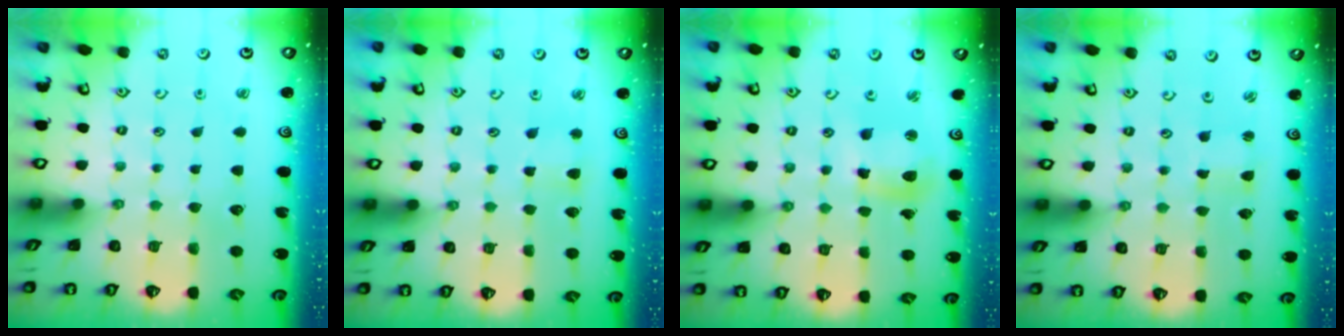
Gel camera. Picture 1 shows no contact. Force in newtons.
{"total": 2.5, "press": 2.4, "slide": 0.5}
{"total": 10.6, "press": 10.5, "slide": 1.5}
{"total": 1.0, "press": 1.0, "slide": 0.0}